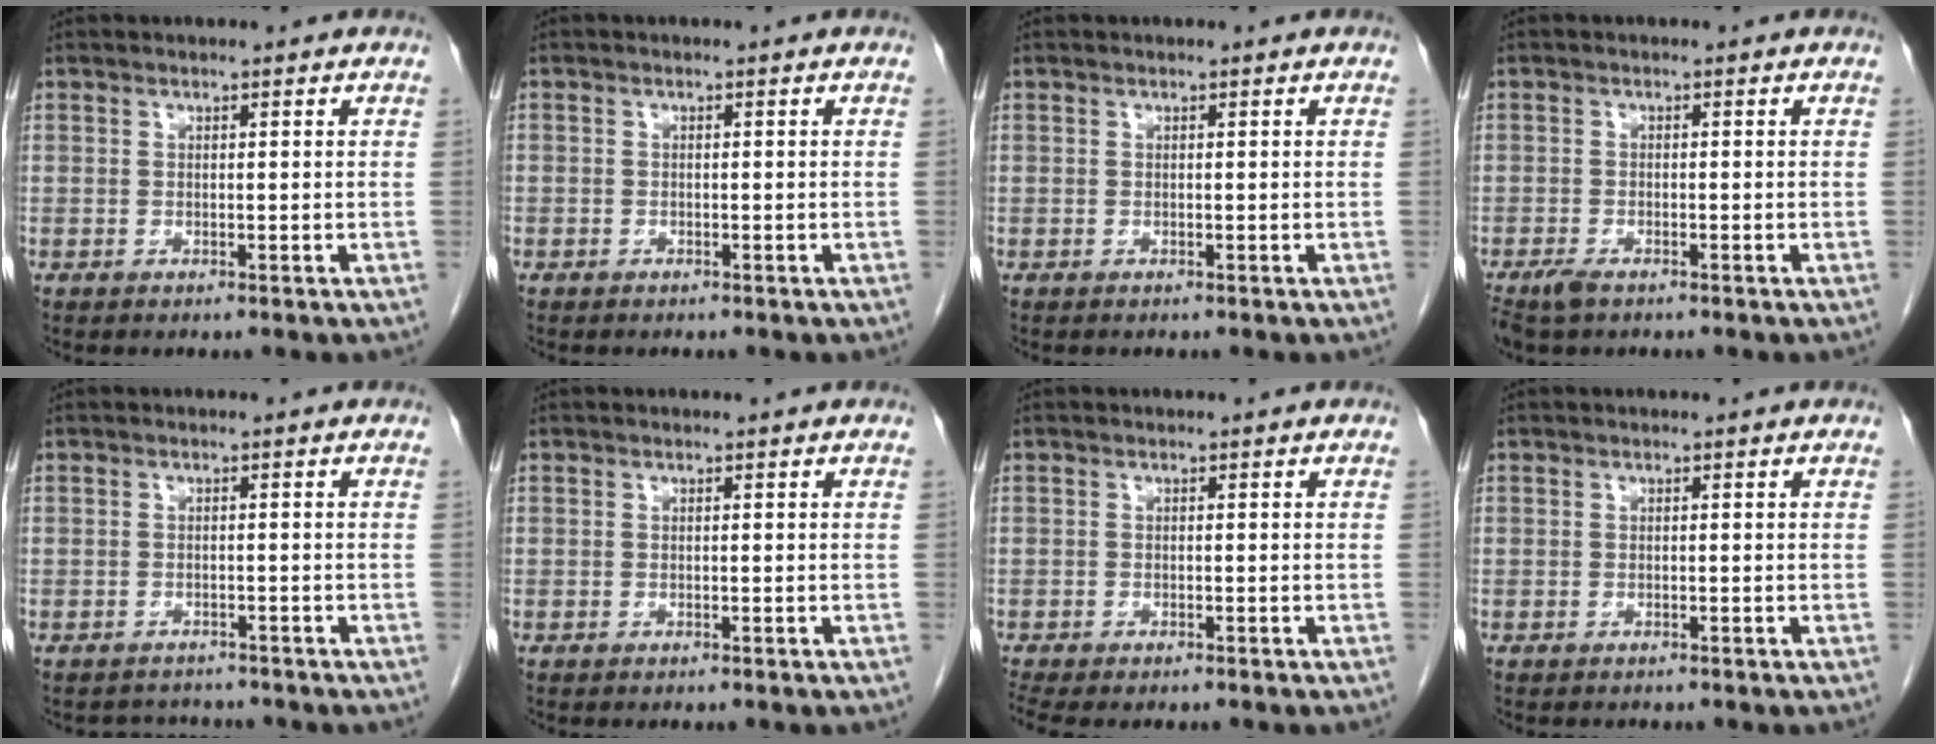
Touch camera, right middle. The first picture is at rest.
{"total": 0.7, "force": [-0.4, 0.5, 0.0], "torque": [-0.005, 0.003, -0.009]}
{"total": 0.0}
{"total": 3.2, "force": [-2.2, 1.2, 1.9], "torque": [-0.042, -0.007, -0.036]}
{"total": 2.4, "force": [-2.1, 0.7, -0.7], "torque": [0.007, -0.003, -0.034]}
{"total": 0.0}
{"total": 3.2, "force": [-2.7, 0.9, 1.5], "torque": [-0.028, -0.009, -0.043]}
{"total": 2.6, "force": [-2.4, 0.4, -0.9], "torque": [0.011, -0.008, -0.038]}